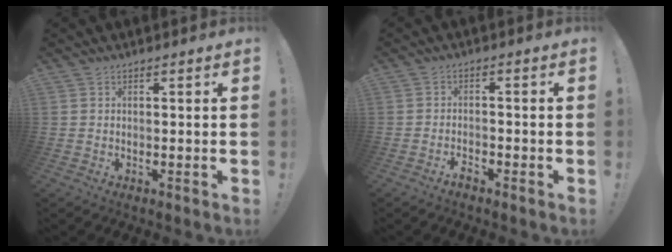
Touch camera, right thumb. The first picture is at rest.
{"total": 2.2, "force": [-2.1, 0.2, 0.6], "torque": [-0.014, 0.008, -0.037]}